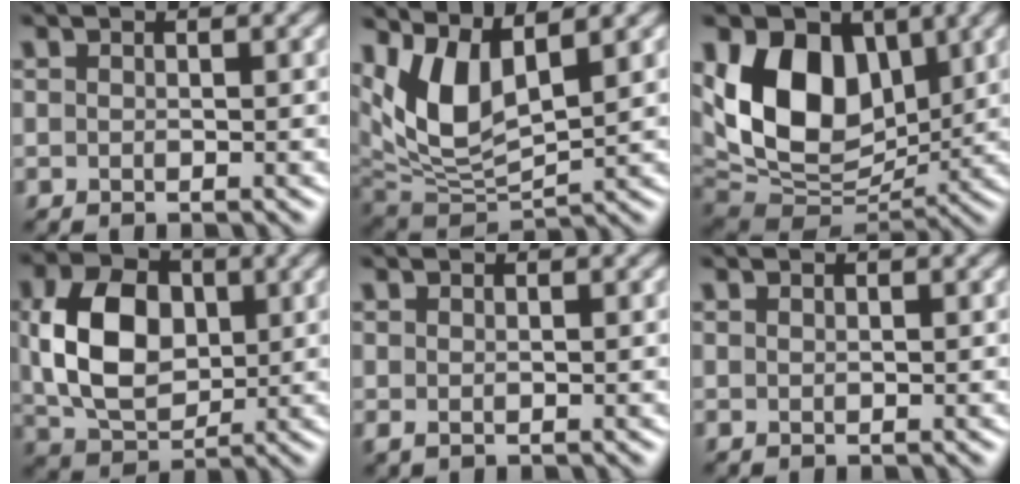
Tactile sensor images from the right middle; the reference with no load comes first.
{"total": 7.3, "force": [3.2, 3.4, 5.6], "torque": [-0.123, -0.009, 0.064]}
{"total": 11.4, "force": [3.1, 7.8, 7.7], "torque": [-0.135, -0.003, 0.046]}
{"total": 8.3, "force": [1.0, 5.8, 5.9], "torque": [-0.124, 0.006, 0.018]}
{"total": 0.6, "force": [0.2, 0.3, 0.4], "torque": [-0.011, -0.001, 0.004]}
{"total": 0.0}